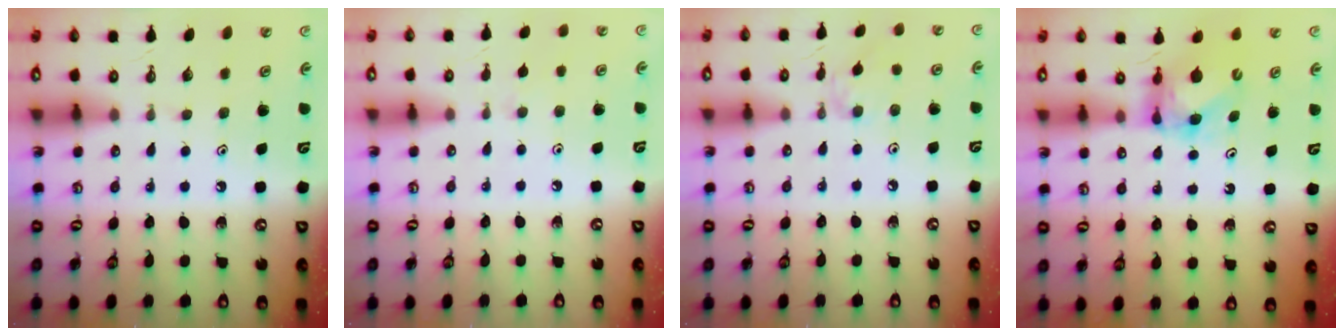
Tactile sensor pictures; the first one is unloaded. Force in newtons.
{"total": 4.2, "press": 4.1, "slide": 0.6}
{"total": 2.8, "press": 2.7, "slide": 0.6}
{"total": 6.1, "press": 6.1, "slide": 0.4}